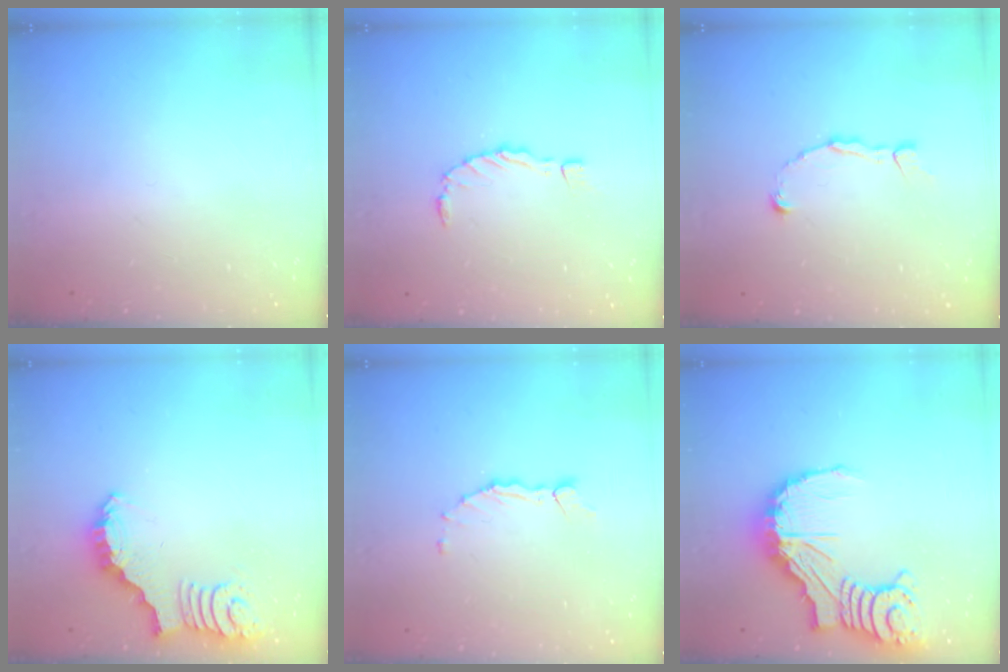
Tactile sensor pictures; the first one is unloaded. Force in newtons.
{"total": 0.0}
{"total": 2.5, "press": 2.5, "slide": 0.2}
{"total": 2.6, "press": 2.5, "slide": 0.5}
{"total": 1.0, "press": 1.0, "slide": 0.2}
{"total": 19.0, "press": 18.9, "slide": 2.0}